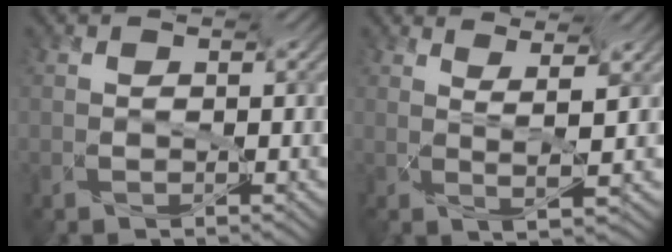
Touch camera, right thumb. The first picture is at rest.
{"total": 4.4, "force": [3.5, -1.0, 2.5], "torque": [-0.039, -0.006, 0.059]}